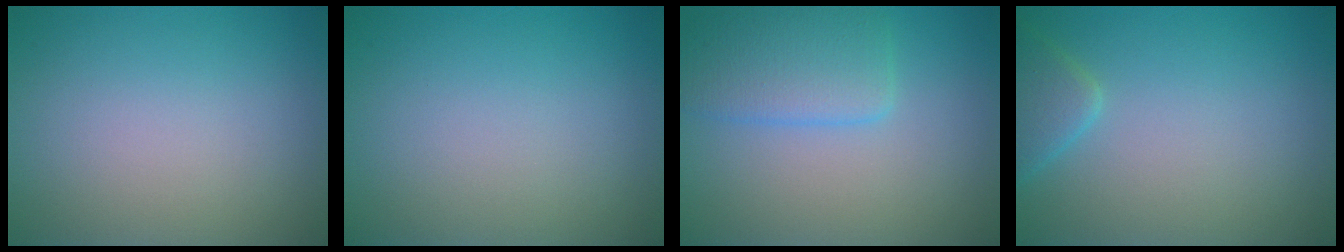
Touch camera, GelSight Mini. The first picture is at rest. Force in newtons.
{"total": 0.0}
{"total": 3.8, "press": 3.8, "slide": 0.1}
{"total": 2.3, "press": 2.2, "slide": 0.2}